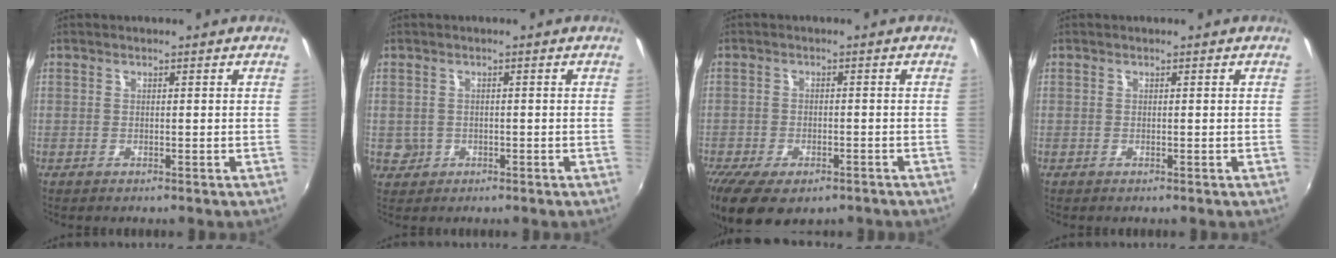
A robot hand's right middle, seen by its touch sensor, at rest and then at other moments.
{"total": 2.9, "force": [-0.4, 2.8, 0.7], "torque": [-0.016, -0.002, -0.002]}
{"total": 10.7, "force": [-7.1, 4.8, 6.4], "torque": [-0.146, -0.039, -0.111]}
{"total": 0.0}